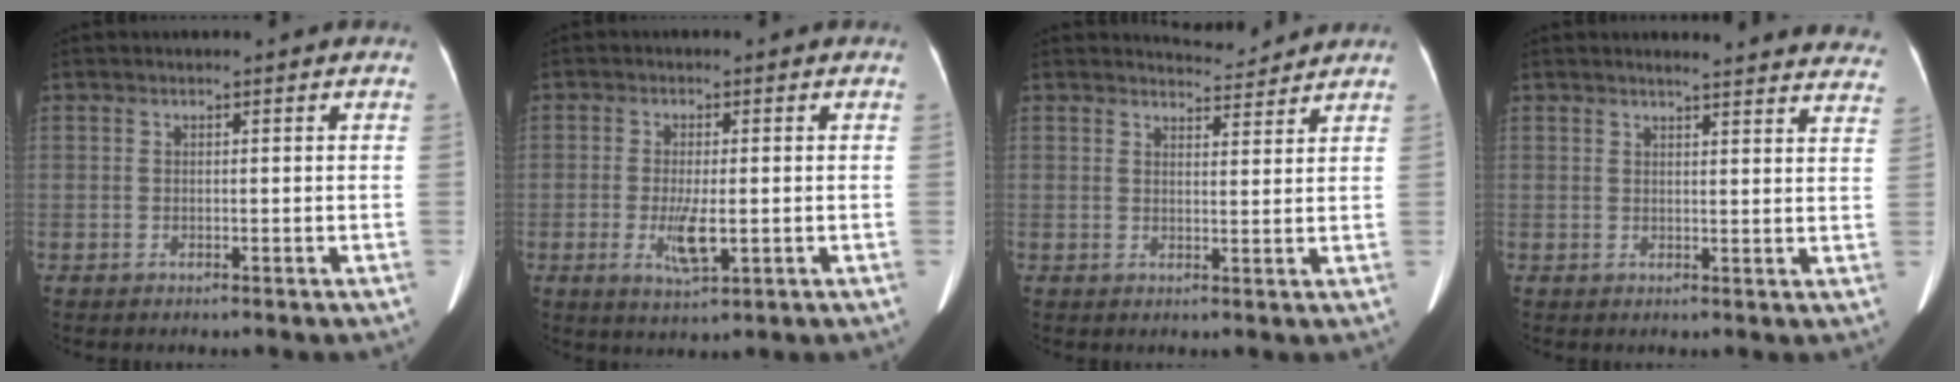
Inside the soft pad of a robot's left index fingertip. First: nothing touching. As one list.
[{"total": 4.7, "force": [-1.1, 1.3, 4.4], "torque": [-0.089, -0.011, -0.014]}, {"total": 3.8, "force": [3.8, 0.1, -0.4], "torque": [-0.007, -0.003, 0.056]}, {"total": 17.6, "force": [16.9, 1.7, 4.7], "torque": [-0.037, -0.055, 0.172]}]